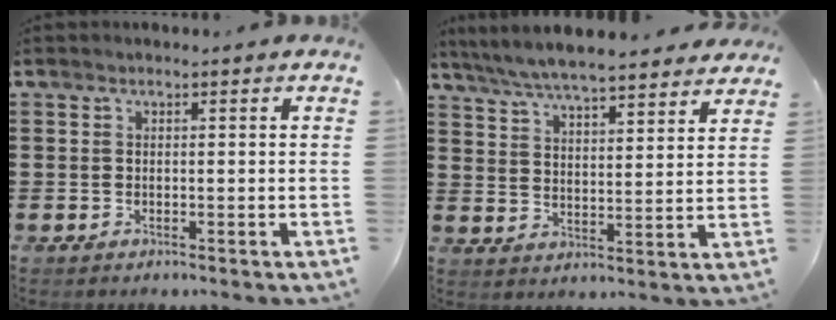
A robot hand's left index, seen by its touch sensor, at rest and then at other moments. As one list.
[{"total": 6.2, "force": [6.0, 0.3, 1.7], "torque": [-0.059, -0.030, 0.106]}]